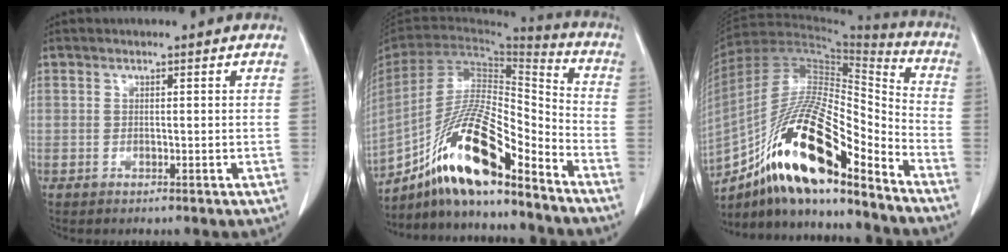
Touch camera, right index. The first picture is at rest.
{"total": 18.4, "force": [-13.0, 2.7, 12.7], "torque": [-0.253, -0.001, -0.237]}
{"total": 22.2, "force": [-14.1, 4.4, 16.6], "torque": [-0.312, -0.006, -0.250]}